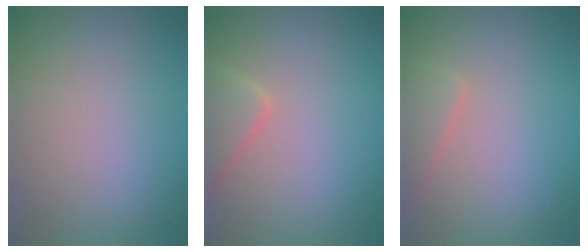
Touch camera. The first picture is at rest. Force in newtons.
{"total": 2.8, "press": 2.7, "slide": 0.1}
{"total": 2.0, "press": 2.0, "slide": 0.1}